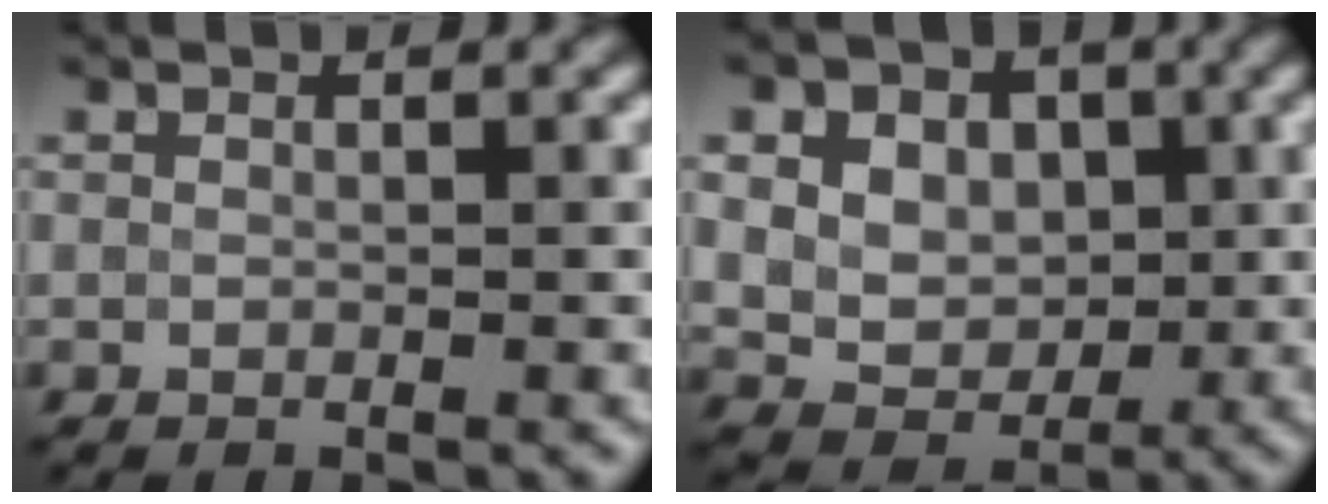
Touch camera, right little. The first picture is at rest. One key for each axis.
{"total": 11.4, "fx": 3.9, "fy": 8.7, "fz": 6.2, "tx": -0.098, "ty": 0.035, "tz": 0.056}